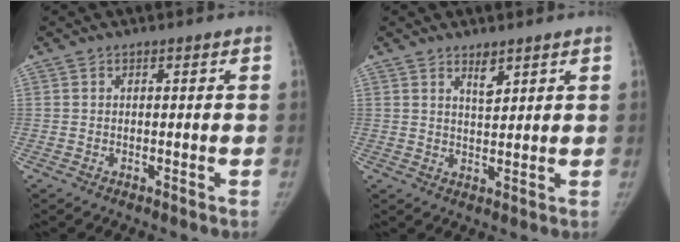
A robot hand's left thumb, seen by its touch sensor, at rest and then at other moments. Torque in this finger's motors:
{"motor_torque": [0.01, -0.21, 0.39, -0.30, 0.13]}